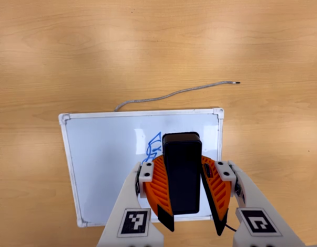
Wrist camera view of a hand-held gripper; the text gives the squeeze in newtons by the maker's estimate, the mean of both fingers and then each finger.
{"total": 9.9, "left": 10.2, "right": 9.5}